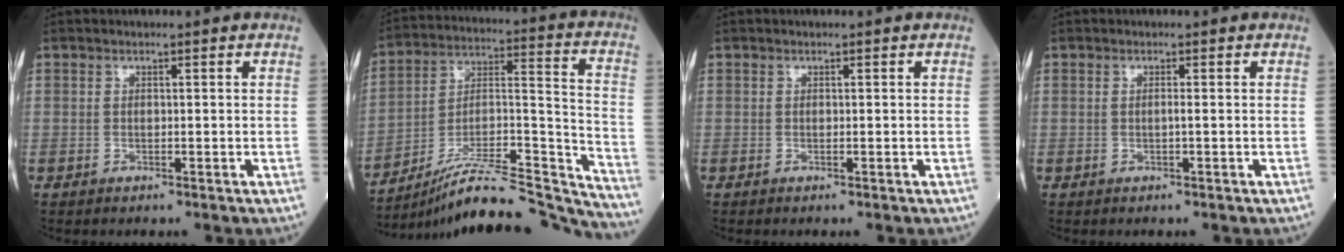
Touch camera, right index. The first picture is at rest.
{"total": 24.4, "force": [-23.1, 0.7, 7.9], "torque": [-0.102, 0.018, -0.356]}
{"total": 0.0}
{"total": 0.6, "force": [0.0, -0.2, 0.5], "torque": [-0.011, -0.002, -0.002]}